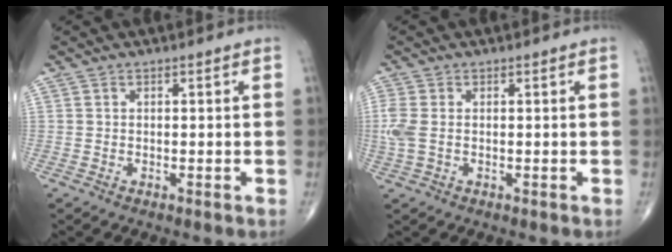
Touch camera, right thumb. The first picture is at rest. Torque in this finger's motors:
{"motor_torque": [0.11, 0.06, 0.53, 0.15, 0.03]}